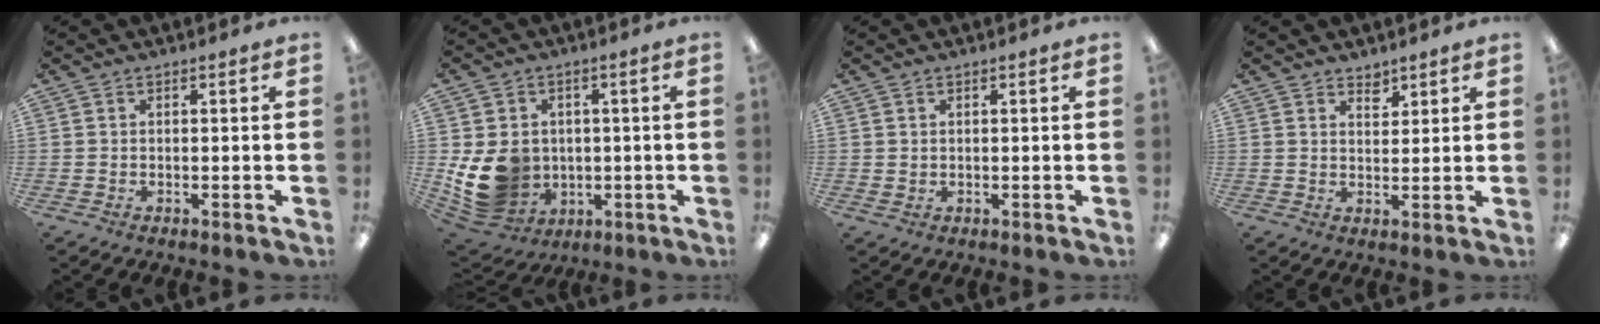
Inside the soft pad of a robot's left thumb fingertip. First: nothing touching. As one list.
[{"total": 12.3, "force": [-0.7, 10.9, 5.7], "torque": [-0.135, -0.003, 0.000]}, {"total": 0.9, "force": [0.7, 0.5, 0.2], "torque": [-0.005, 0.002, 0.012]}, {"total": 3.0, "force": [2.7, 1.2, 0.5], "torque": [0.003, -0.020, 0.049]}]